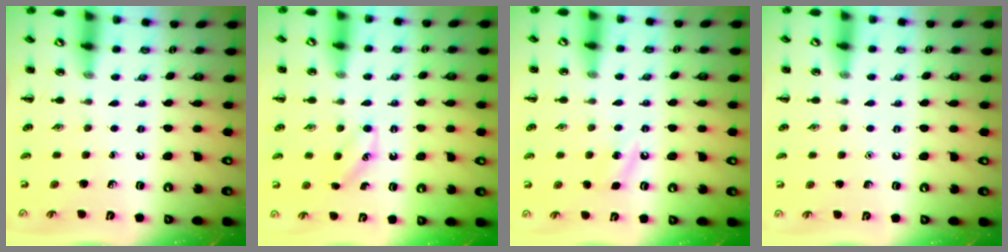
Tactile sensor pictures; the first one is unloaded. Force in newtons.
{"total": 3.9, "press": 3.7, "slide": 0.9}
{"total": 4.3, "press": 4.0, "slide": 1.4}
{"total": 1.6, "press": 1.6, "slide": 0.1}